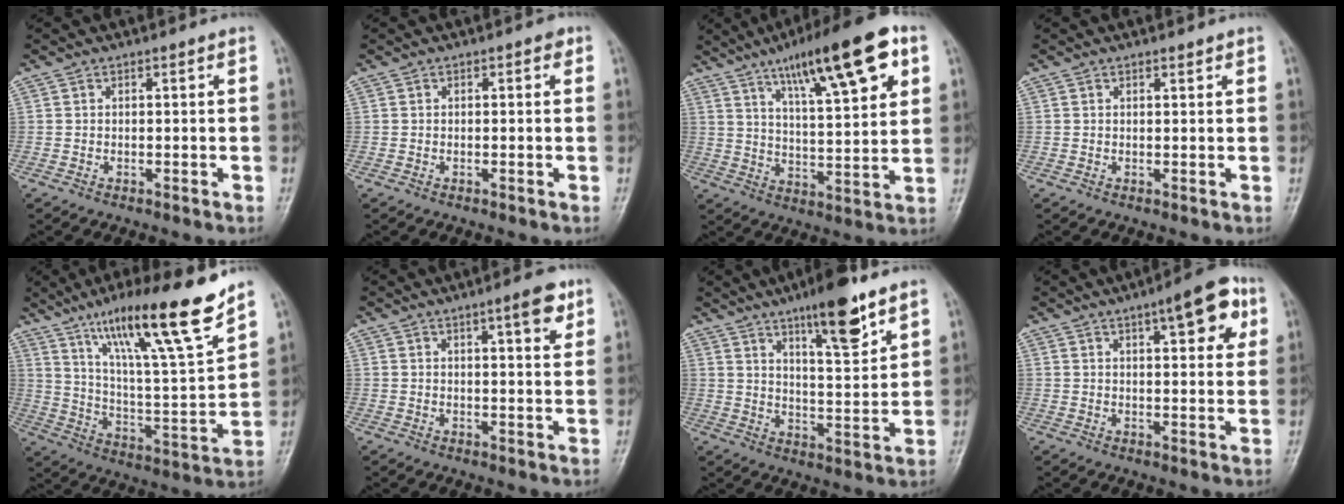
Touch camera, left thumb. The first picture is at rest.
{"total": 0.8, "force": [0.3, 0.5, 0.6], "torque": [0.001, 0.001, -0.001]}
{"total": 20.2, "force": [10.3, 5.2, 16.5], "torque": [-0.229, -0.023, 0.163]}
{"total": 1.0, "force": [0.8, 0.3, 0.3], "torque": [-0.006, -0.007, 0.012]}
{"total": 21.0, "force": [14.6, 1.8, 15.0], "torque": [-0.222, -0.070, 0.249]}
{"total": 5.7, "force": [3.4, 1.3, 4.4], "torque": [-0.054, -0.017, 0.045]}
{"total": 13.0, "force": [8.3, 2.9, 9.5], "torque": [-0.133, -0.050, 0.135]}
{"total": 10.3, "force": [4.9, 3.4, 8.4], "torque": [-0.086, -0.011, 0.060]}